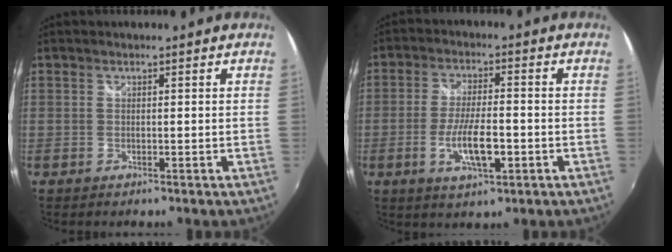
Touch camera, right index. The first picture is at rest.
{"total": 8.6, "force": [-2.8, 2.4, 7.8], "torque": [-0.152, -0.010, -0.048]}